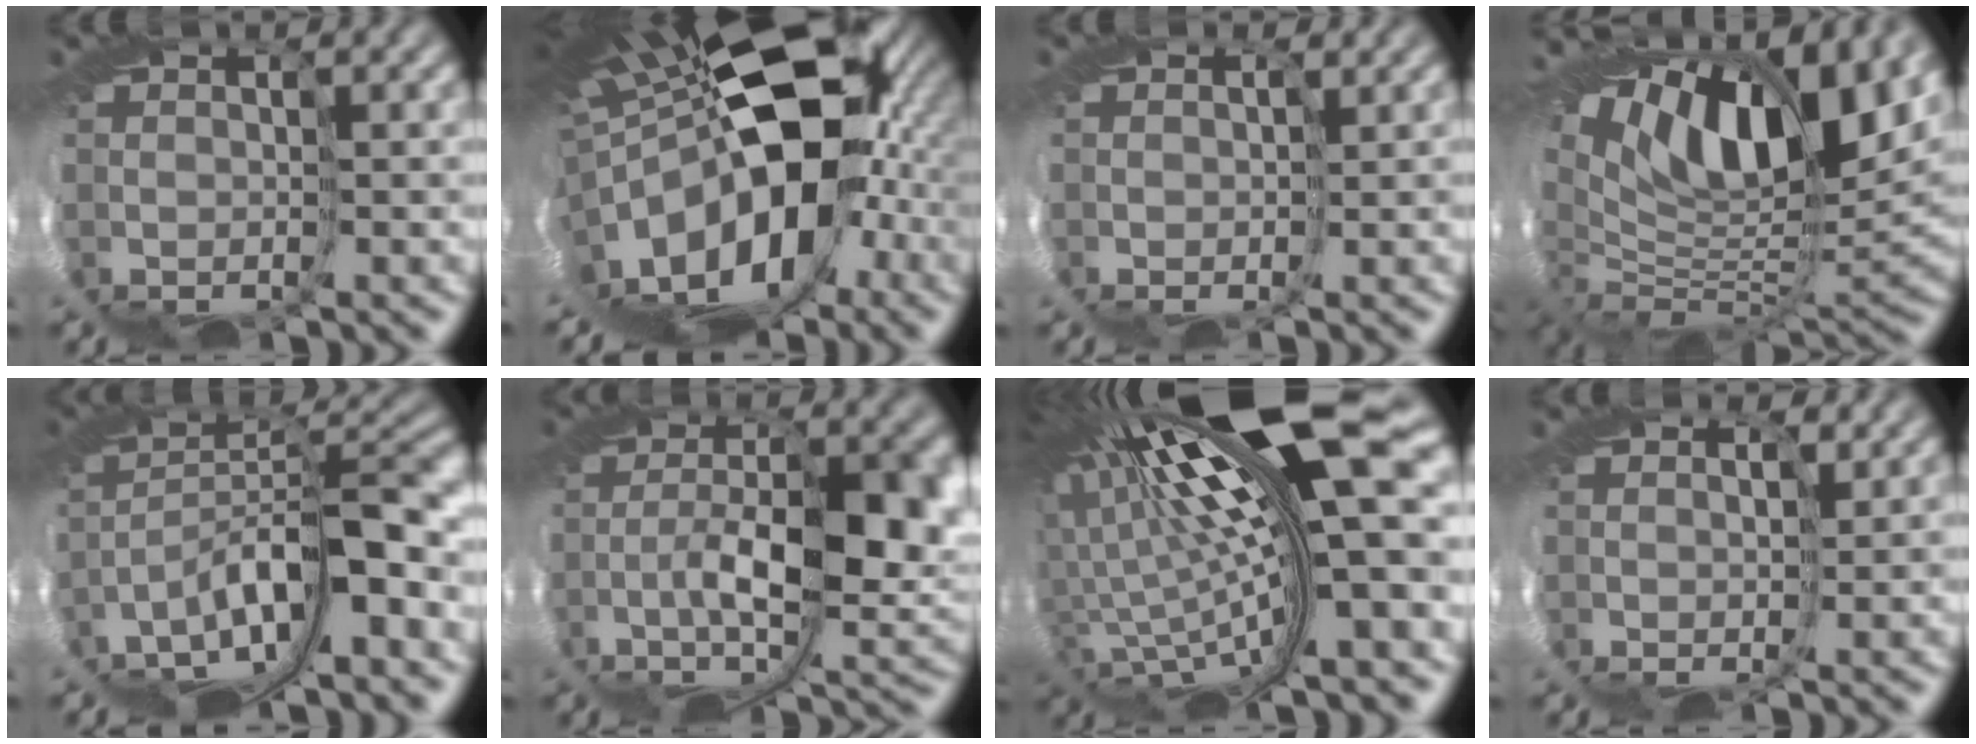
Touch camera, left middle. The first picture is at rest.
{"total": 14.9, "force": [-0.4, 8.1, 12.5], "torque": [-0.201, -0.027, -0.014]}
{"total": 0.0}
{"total": 10.5, "force": [8.2, 2.6, 5.9], "torque": [-0.114, 0.016, 0.146]}
{"total": 6.8, "force": [-4.3, 0.9, 5.2], "torque": [-0.096, 0.010, -0.079]}
{"total": 7.0, "force": [-0.3, 2.5, 6.5], "torque": [-0.144, -0.007, -0.008]}
{"total": 14.7, "force": [4.5, 2.1, 13.8], "torque": [-0.211, -0.017, 0.079]}
{"total": 2.3, "force": [1.6, 1.0, 1.3], "torque": [-0.035, 0.012, 0.014]}